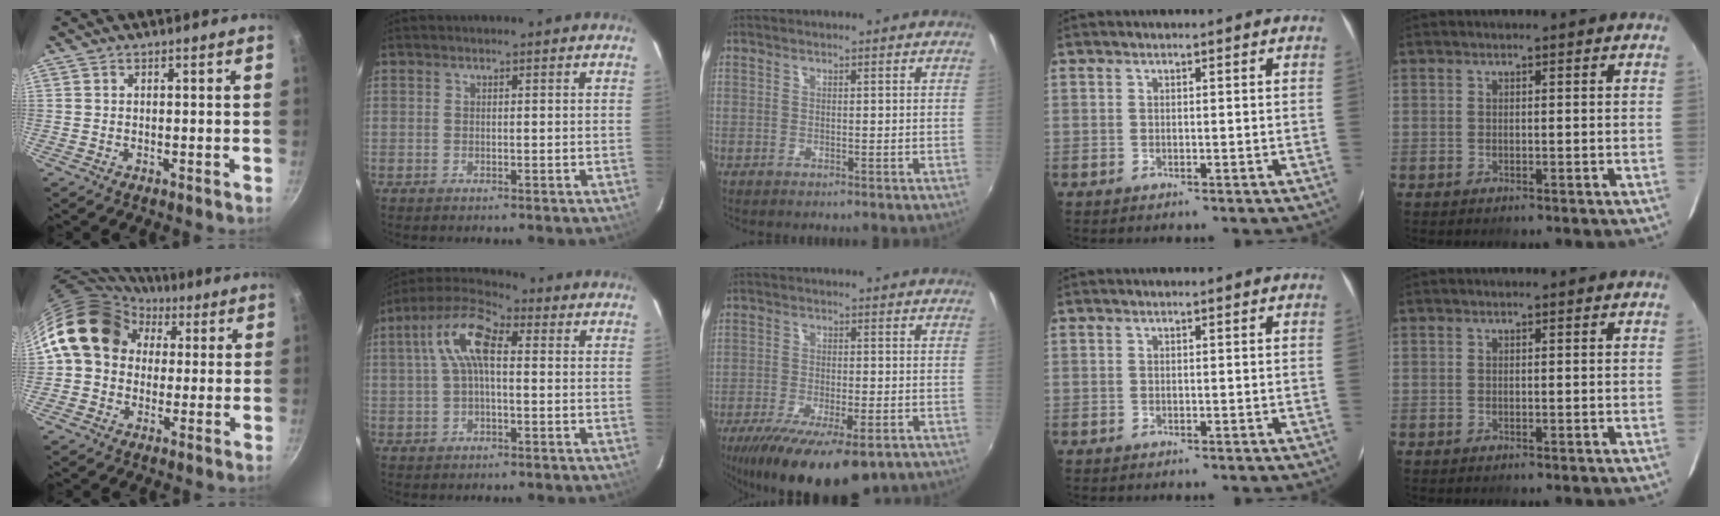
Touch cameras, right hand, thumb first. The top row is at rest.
{"thumb": {"total": 15.4, "force": [4.1, 12.4, 8.1], "torque": [-0.109, 0.027, 0.058]}, "index": {"total": 9.3, "force": [1.2, 3.9, 8.3], "torque": [-0.169, 0.030, 0.017]}, "middle": {"total": 17.6, "force": [-11.6, 5.8, 11.9], "torque": [-0.229, -0.057, -0.175]}}